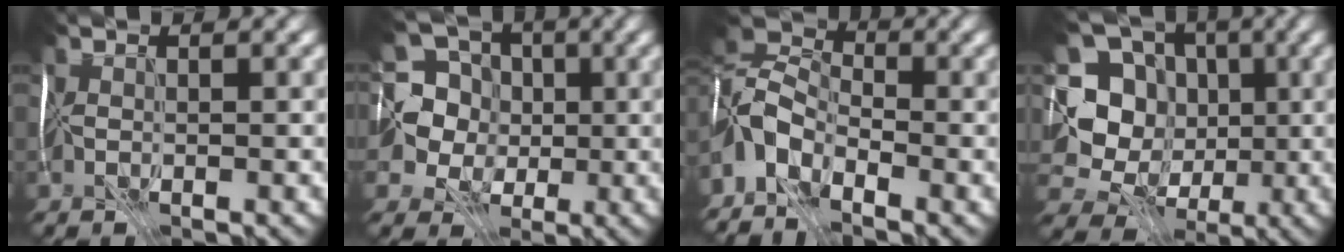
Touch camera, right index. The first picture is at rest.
{"total": 7.9, "force": [0.7, 7.6, 2.2], "torque": [-0.063, 0.030, -0.019]}
{"total": 4.6, "force": [-3.4, 2.2, 2.3], "torque": [-0.046, 0.011, -0.083]}
{"total": 8.0, "force": [0.7, 7.6, 2.3], "torque": [-0.050, 0.006, 0.005]}